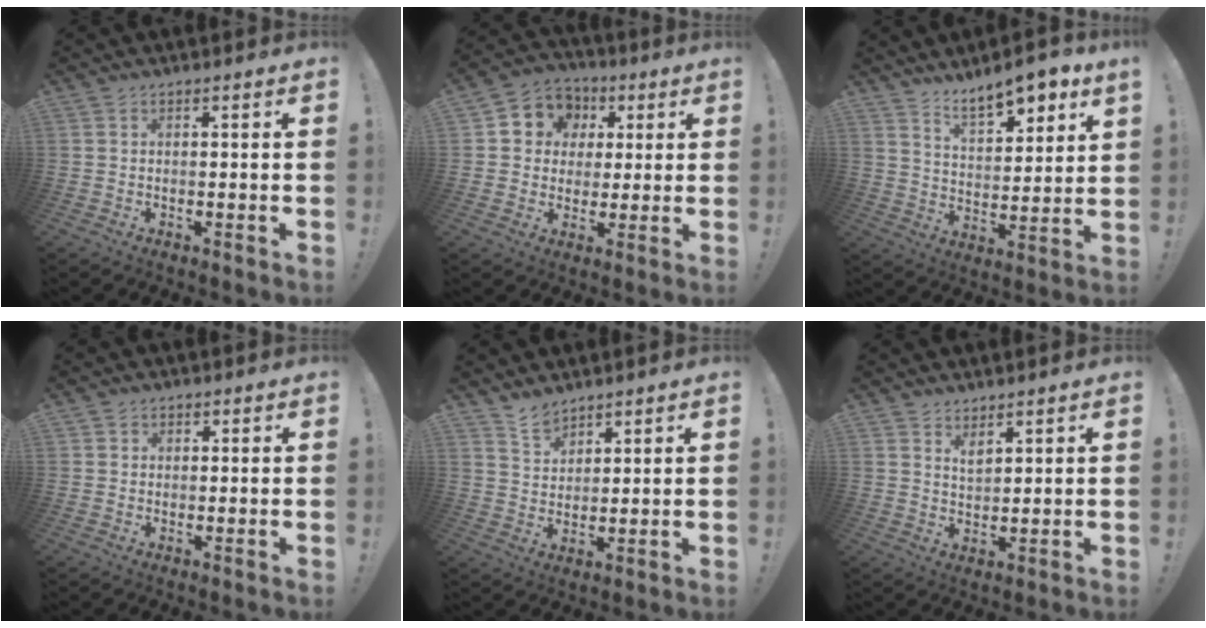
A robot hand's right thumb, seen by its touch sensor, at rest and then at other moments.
{"total": 8.9, "force": [1.8, 8.3, 2.6], "torque": [-0.037, -0.006, 0.041]}
{"total": 10.5, "force": [8.6, 2.9, 5.3], "torque": [-0.072, -0.061, 0.149]}
{"total": 1.4, "force": [0.7, 1.2, 0.2], "torque": [0.009, -0.006, 0.011]}
{"total": 6.2, "force": [5.5, 2.6, 1.1], "torque": [-0.021, -0.037, 0.105]}
{"total": 3.8, "force": [3.0, 1.8, 1.6], "torque": [-0.020, -0.020, 0.052]}